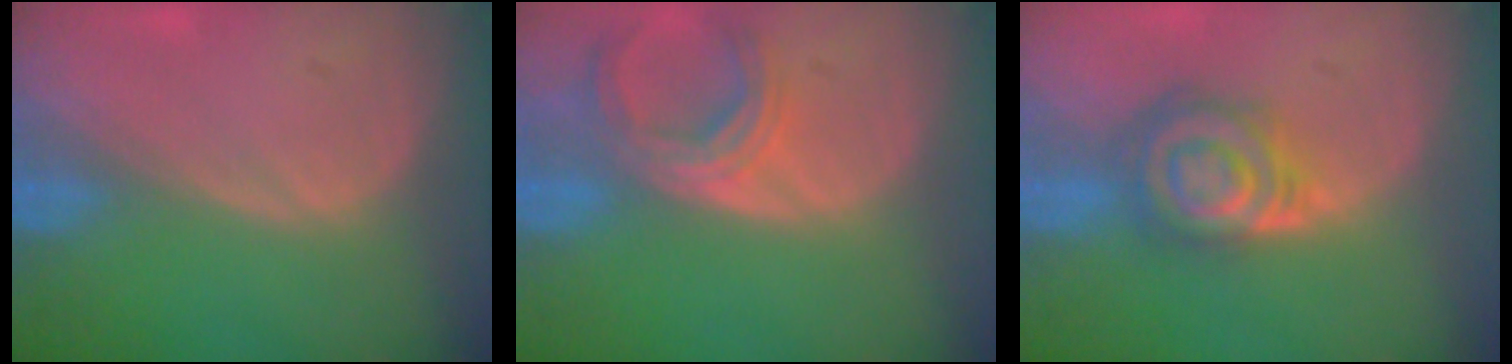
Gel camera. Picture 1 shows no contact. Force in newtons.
{"total": 6.0, "press": 5.6, "slide": 2.3}
{"total": 7.2, "press": 6.7, "slide": 2.8}